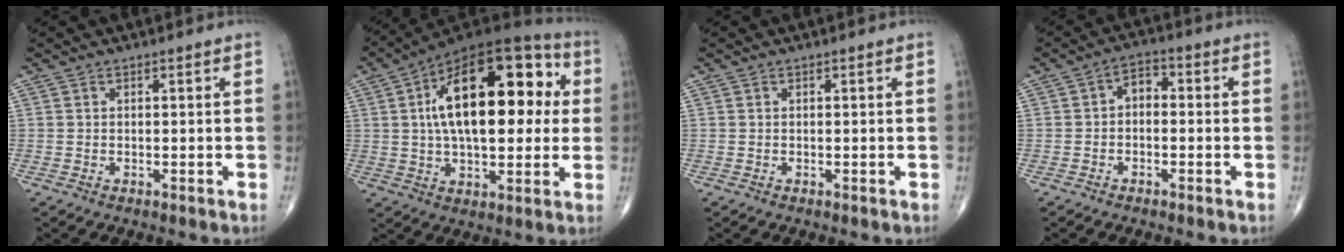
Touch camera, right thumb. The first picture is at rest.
{"total": 25.6, "force": [4.6, 12.5, 21.9], "torque": [-0.326, 0.023, 0.063]}
{"total": 0.0}
{"total": 3.9, "force": [-0.5, 2.6, 2.8], "torque": [-0.030, 0.020, -0.021]}